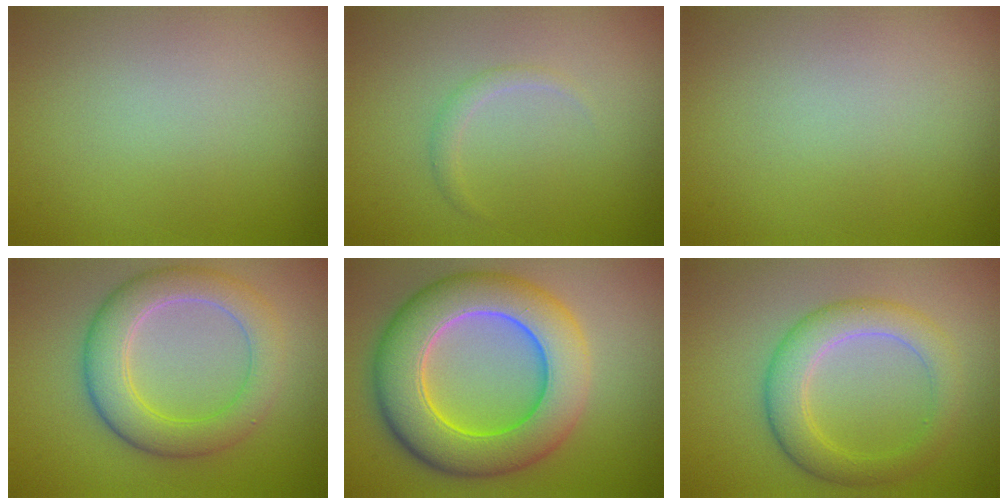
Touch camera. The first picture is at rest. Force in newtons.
{"total": 0.9, "press": 0.9, "slide": 0.1}
{"total": 0.0}
{"total": 5.5, "press": 5.5, "slide": 0.0}
{"total": 10.1, "press": 10.1, "slide": 0.8}
{"total": 4.4, "press": 4.4, "slide": 0.1}